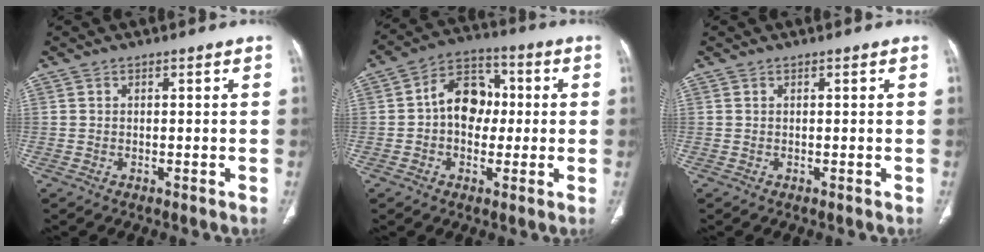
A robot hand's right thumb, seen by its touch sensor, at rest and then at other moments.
{"total": 11.1, "force": [0.3, 8.3, 7.3], "torque": [-0.081, 0.029, -0.005]}
{"total": 0.0}